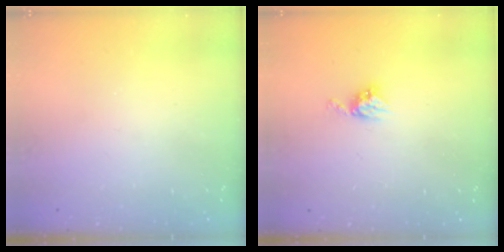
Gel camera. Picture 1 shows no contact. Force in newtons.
{"total": 4.9, "press": 4.8, "slide": 0.2}